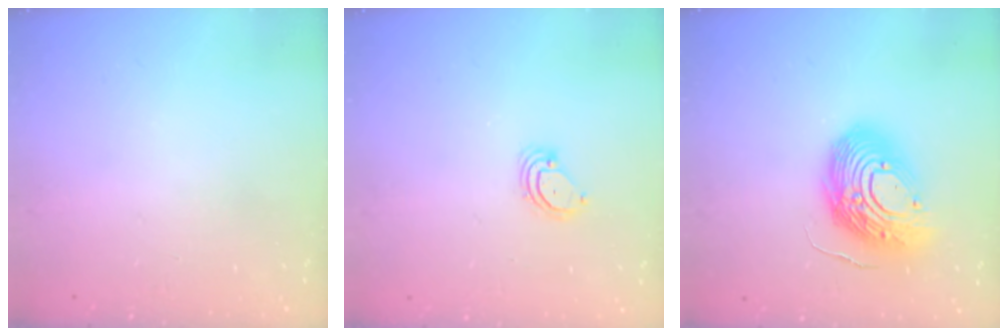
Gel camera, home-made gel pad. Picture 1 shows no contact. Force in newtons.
{"total": 3.1, "press": 3.1, "slide": 0.3}
{"total": 17.1, "press": 16.9, "slide": 2.7}